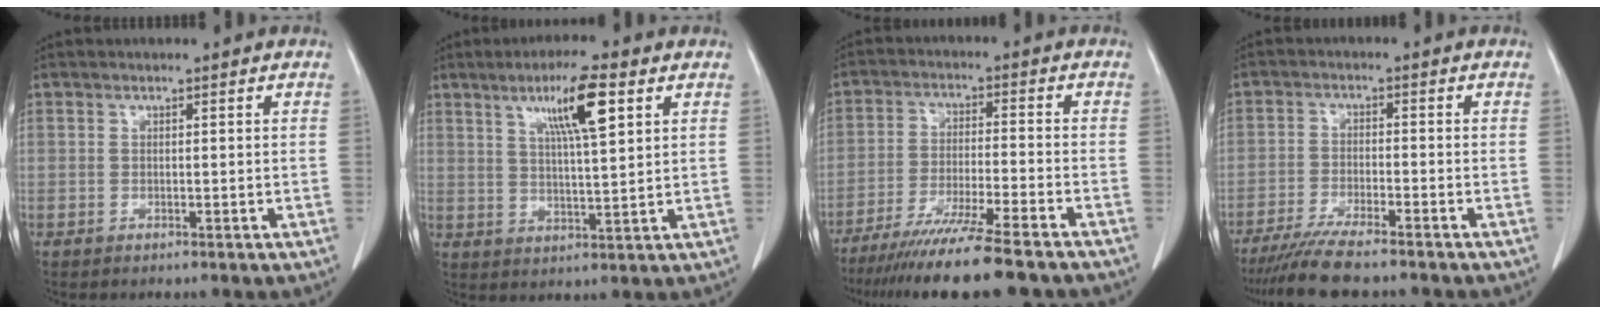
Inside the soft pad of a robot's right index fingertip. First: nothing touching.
{"total": 8.8, "force": [4.2, 0.6, 7.8], "torque": [-0.137, 0.005, 0.072]}
{"total": 15.2, "force": [-12.6, -0.3, 8.6], "torque": [-0.142, -0.047, -0.201]}
{"total": 8.2, "force": [-7.0, 0.2, 4.3], "torque": [-0.068, -0.023, -0.118]}